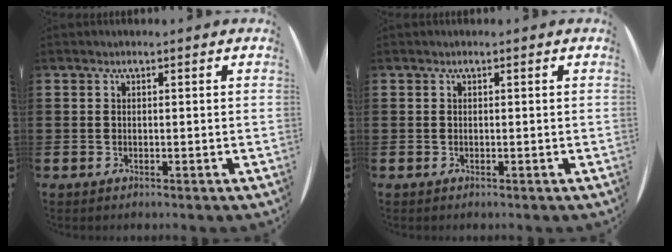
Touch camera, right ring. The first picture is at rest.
{"total": 0.0}